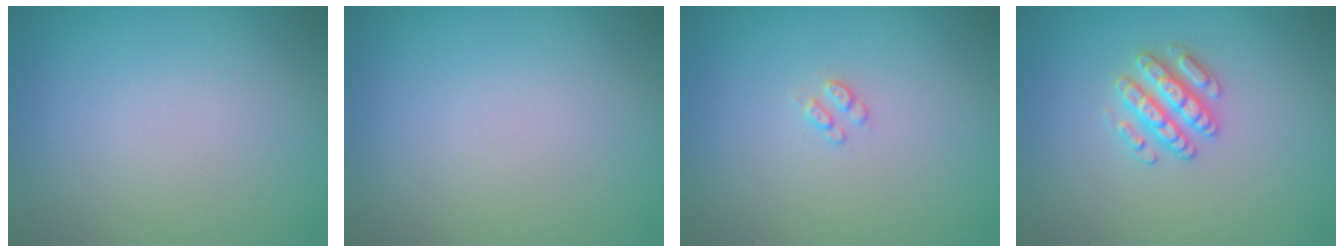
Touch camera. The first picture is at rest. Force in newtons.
{"total": 0.0}
{"total": 1.0, "press": 0.9, "slide": 0.2}
{"total": 3.0, "press": 2.9, "slide": 0.6}